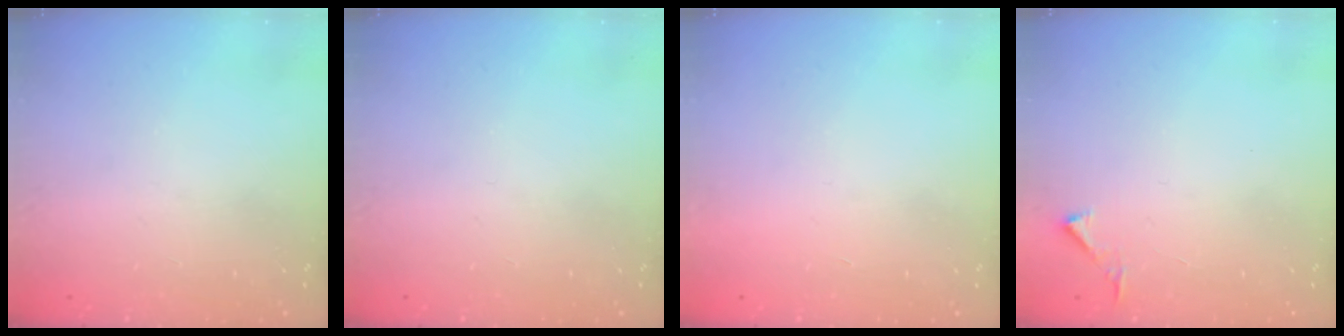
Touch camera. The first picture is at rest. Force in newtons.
{"total": 0.0}
{"total": 1.7, "press": 1.7, "slide": 0.1}
{"total": 2.8, "press": 2.8, "slide": 0.3}